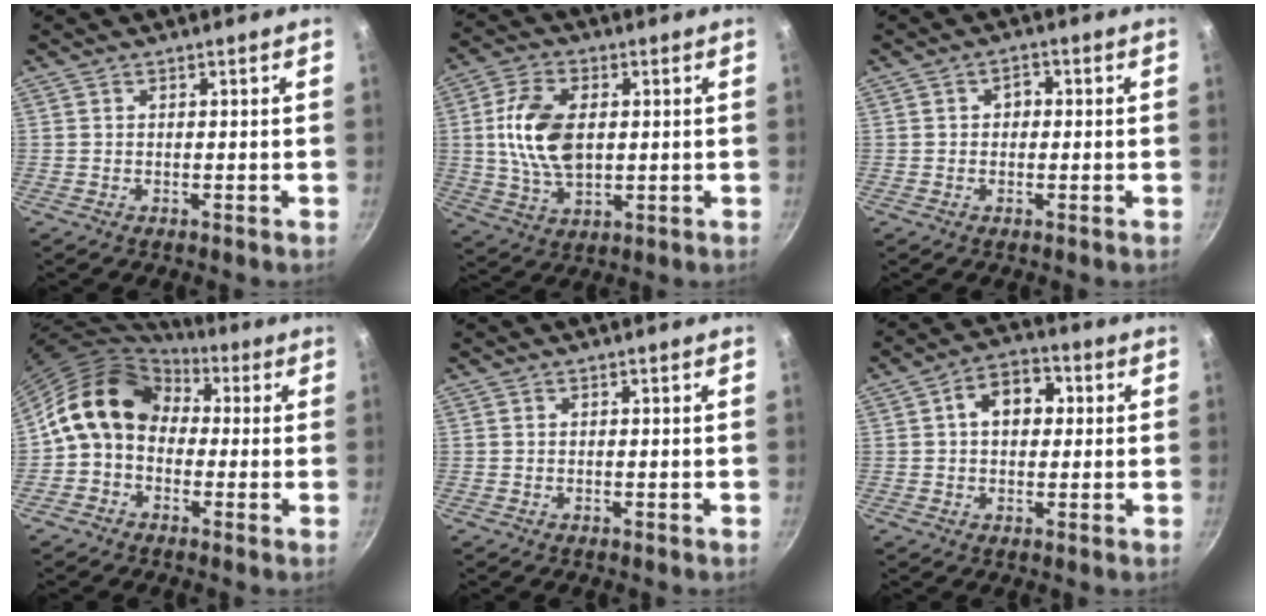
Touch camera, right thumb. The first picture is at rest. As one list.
[{"total": 12.6, "force": [1.4, 7.6, 10.0], "torque": [-0.176, 0.001, 0.025]}, {"total": 2.6, "force": [0.1, 2.1, 1.5], "torque": [-0.009, 0.008, -0.002]}, {"total": 12.1, "force": [1.8, 9.5, 7.3], "torque": [-0.090, 0.029, 0.008]}, {"total": 0.0}, {"total": 8.6, "force": [1.5, 6.1, 5.9], "torque": [-0.054, 0.018, 0.011]}]